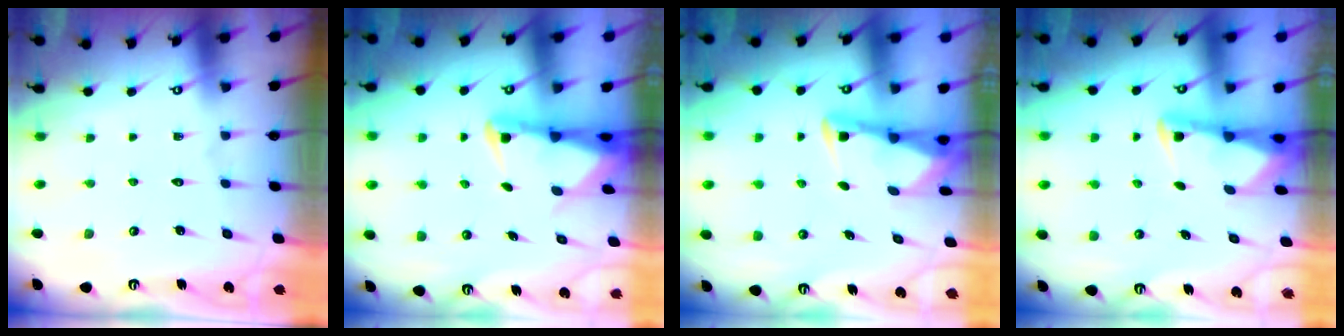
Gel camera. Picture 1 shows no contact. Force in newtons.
{"total": 3.3, "press": 3.2, "slide": 0.6}
{"total": 2.9, "press": 2.9, "slide": 0.4}
{"total": 2.3, "press": 2.2, "slide": 0.3}